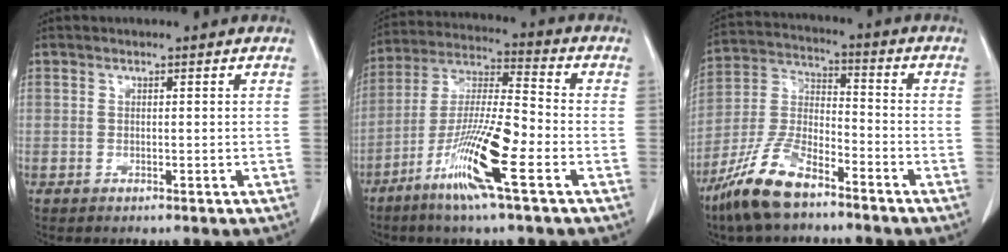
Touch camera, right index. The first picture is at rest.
{"total": 14.3, "force": [-6.4, 0.6, 12.8], "torque": [-0.253, -0.017, -0.124]}
{"total": 11.9, "force": [-8.6, 3.6, 7.4], "torque": [-0.165, -0.006, -0.169]}